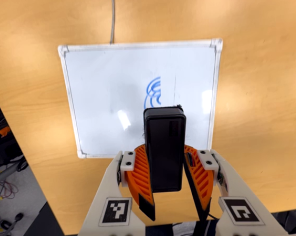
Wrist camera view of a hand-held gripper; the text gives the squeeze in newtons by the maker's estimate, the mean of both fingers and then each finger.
{"total": 8.9, "left": 9.7, "right": 8.1}